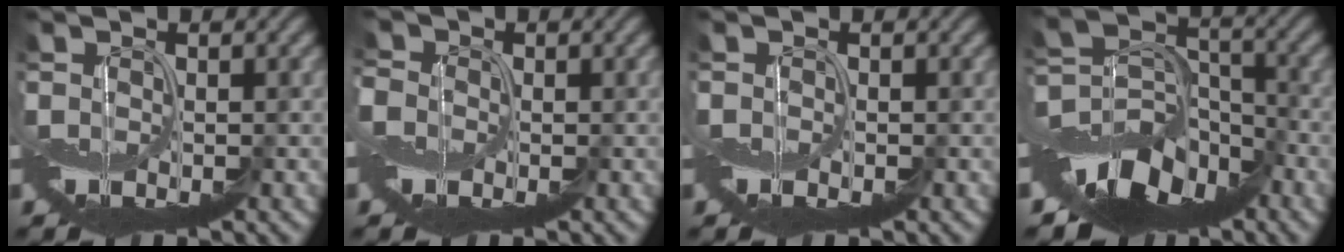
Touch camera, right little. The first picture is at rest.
{"total": 2.4, "force": [-0.7, 2.1, 0.9], "torque": [-0.031, -0.002, -0.017]}
{"total": 0.6, "force": [-0.6, -0.2, 0.1], "torque": [-0.003, 0.000, -0.014]}
{"total": 9.5, "force": [-6.4, 5.6, 4.3], "torque": [-0.071, -0.002, -0.124]}